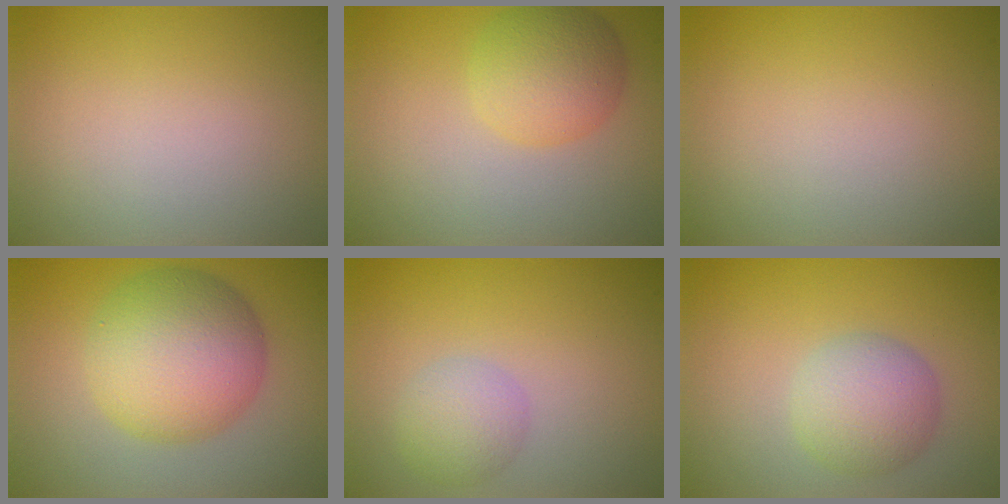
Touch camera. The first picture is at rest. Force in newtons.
{"total": 4.5, "press": 4.5, "slide": 0.2}
{"total": 0.0}
{"total": 8.7, "press": 8.7, "slide": 0.1}
{"total": 2.6, "press": 2.6, "slide": 0.0}
{"total": 4.1, "press": 4.1, "slide": 0.2}